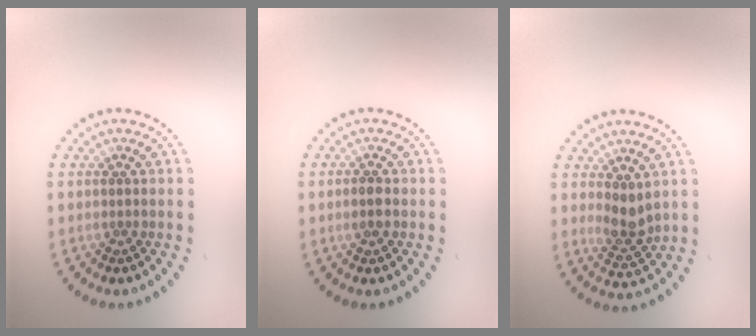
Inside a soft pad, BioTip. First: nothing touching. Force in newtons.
{"total": 1.4, "press": 1.4, "slide": 0.3}
{"total": 2.7, "press": 2.4, "slide": 1.1}